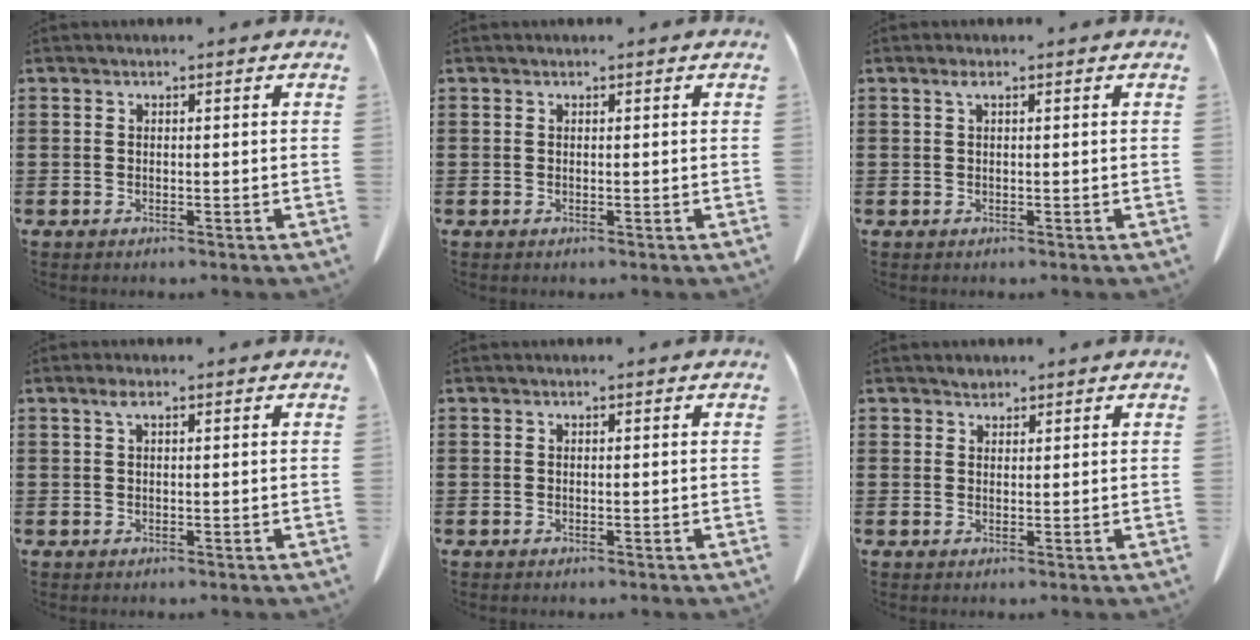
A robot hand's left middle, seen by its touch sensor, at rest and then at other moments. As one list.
[{"total": 0.0}, {"total": 1.1, "force": [0.4, 0.2, 1.0], "torque": [-0.023, 0.004, 0.007]}, {"total": 1.5, "force": [0.6, 0.5, 1.3], "torque": [-0.029, 0.006, 0.009]}, {"total": 0.0}, {"total": 1.3, "force": [1.1, 0.6, 0.0], "torque": [-0.004, 0.002, 0.023]}]